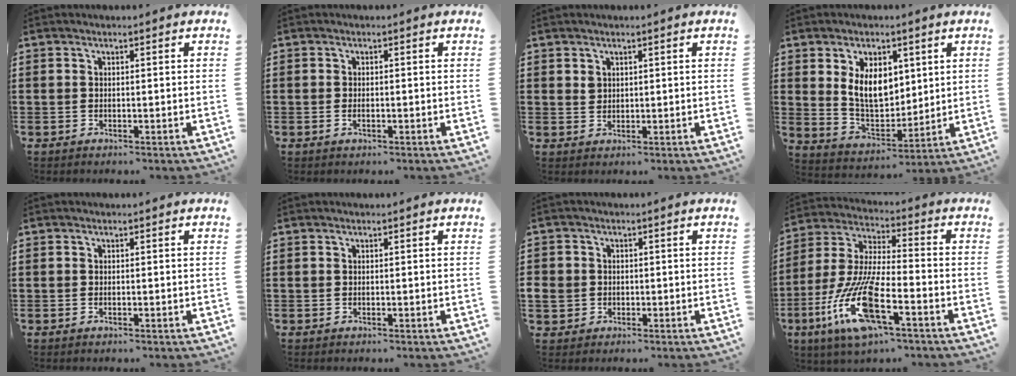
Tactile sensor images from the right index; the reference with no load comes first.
{"total": 0.7, "force": [-0.1, 0.3, 0.7], "torque": [-0.014, -0.002, -0.002]}
{"total": 1.3, "force": [0.8, 0.9, 0.4], "torque": [-0.009, 0.002, 0.016]}
{"total": 7.8, "force": [2.5, 4.9, 5.5], "torque": [-0.123, 0.009, 0.045]}
{"total": 0.0}
{"total": 0.0}
{"total": 2.6, "force": [-0.8, 2.4, 0.7], "torque": [-0.028, 0.000, -0.021]}
{"total": 13.2, "force": [-7.3, 2.8, 10.7], "torque": [-0.243, -0.010, -0.140]}